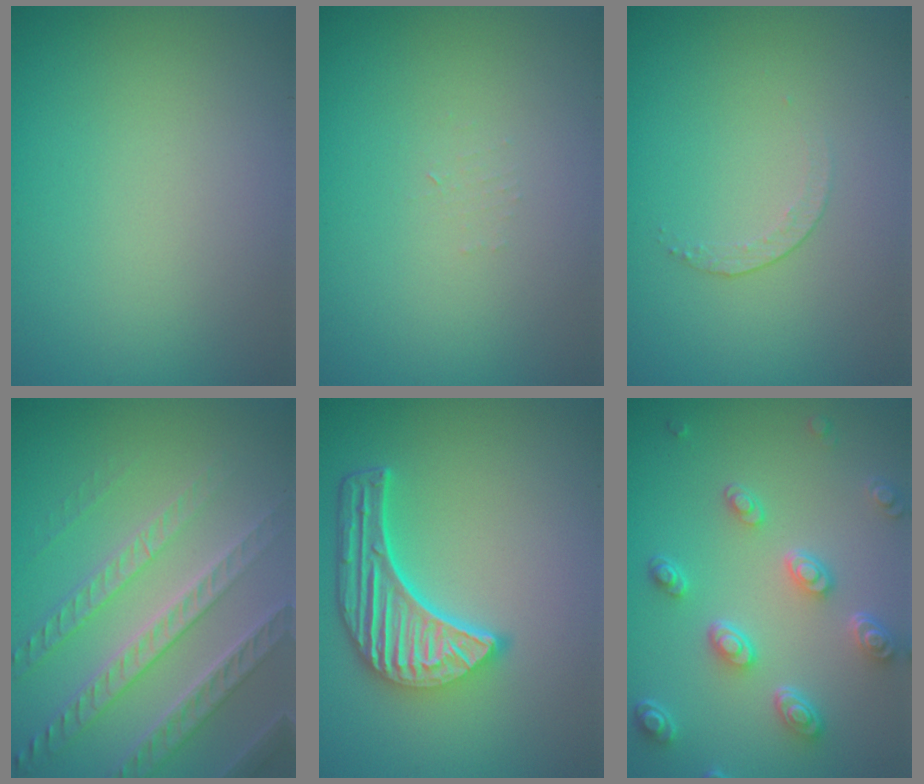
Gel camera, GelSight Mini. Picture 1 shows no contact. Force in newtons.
{"total": 0.7, "press": 0.7, "slide": 0.1}
{"total": 1.2, "press": 0.5, "slide": 1.1}
{"total": 6.5, "press": 4.8, "slide": 4.4}
{"total": 5.8, "press": 4.5, "slide": 3.7}
{"total": 4.8, "press": 3.8, "slide": 3.0}